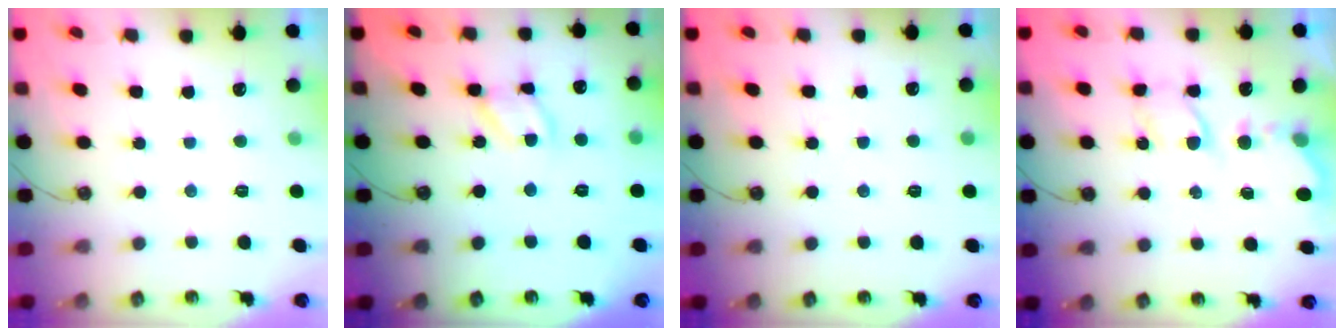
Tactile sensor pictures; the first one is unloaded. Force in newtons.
{"total": 9.7, "press": 9.7, "slide": 0.6}
{"total": 1.2, "press": 1.1, "slide": 0.2}
{"total": 6.0, "press": 6.0, "slide": 0.2}